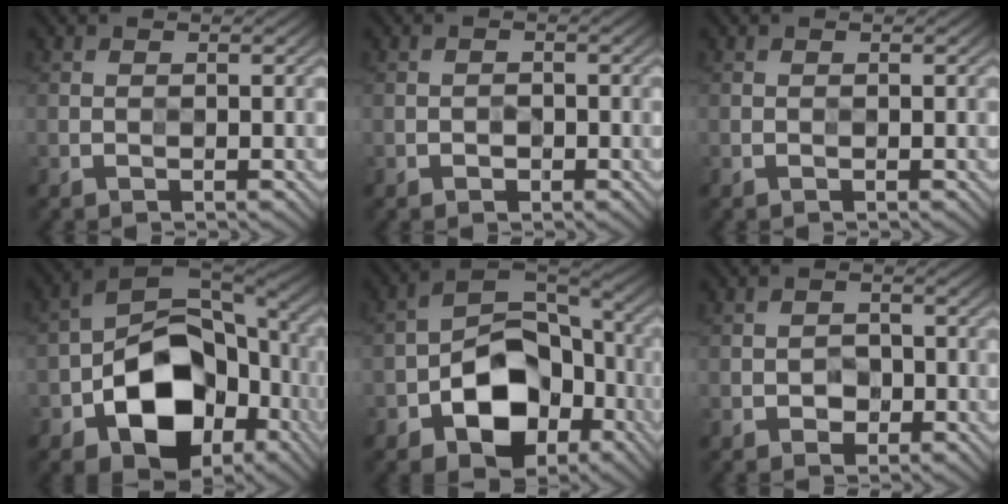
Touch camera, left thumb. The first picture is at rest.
{"total": 1.0, "force": [-0.5, 0.7, 0.5], "torque": [-0.005, 0.000, -0.009]}
{"total": 0.0}
{"total": 15.7, "force": [-5.4, 10.2, 10.6], "torque": [-0.173, -0.022, -0.099]}
{"total": 12.1, "force": [-4.9, 7.9, 7.8], "torque": [-0.134, -0.011, -0.094]}
{"total": 2.0, "force": [-0.7, 1.6, 1.0], "torque": [-0.013, -0.002, -0.016]}